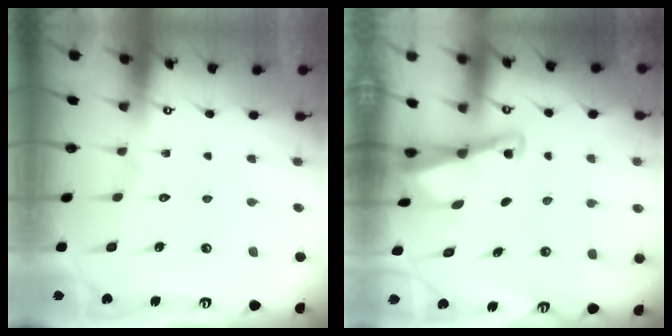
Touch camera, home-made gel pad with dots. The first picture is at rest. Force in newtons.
{"total": 2.5, "press": 2.5, "slide": 0.6}